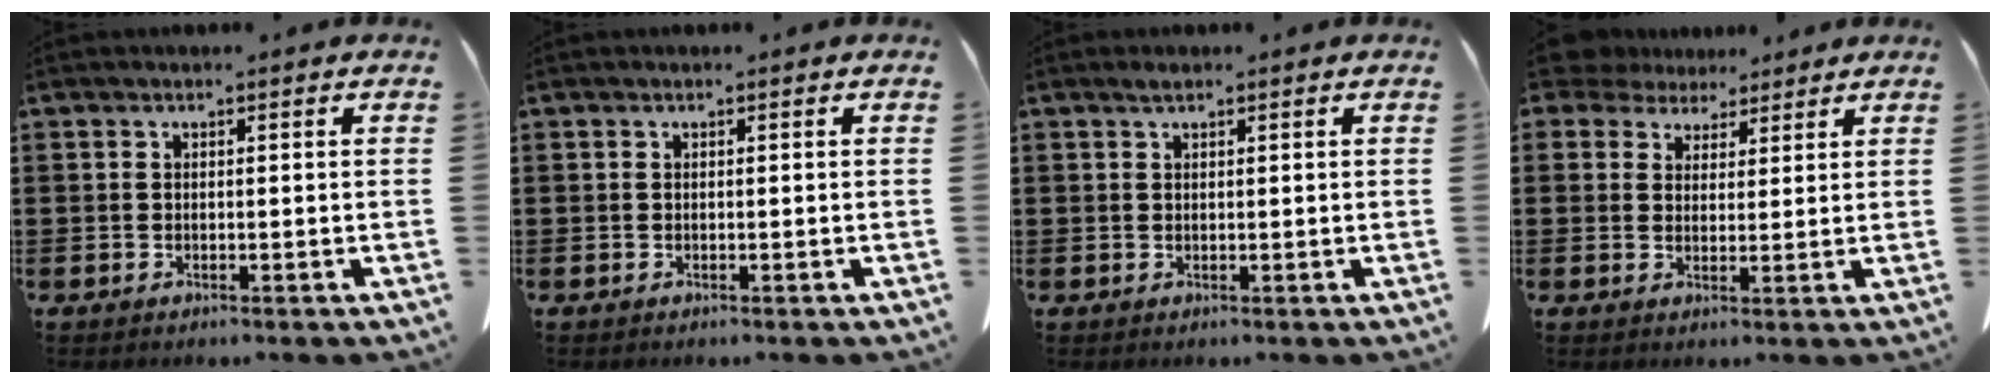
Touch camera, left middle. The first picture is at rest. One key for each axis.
{"total": 0.0}
{"total": 0.7, "fx": 0.5, "fy": 0.3, "fz": 0.2, "tx": -0.007, "ty": 0.000, "tz": 0.011}
{"total": 5.0, "fx": 4.2, "fy": 2.6, "fz": 0.8, "tx": -0.031, "ty": -0.005, "tz": 0.078}